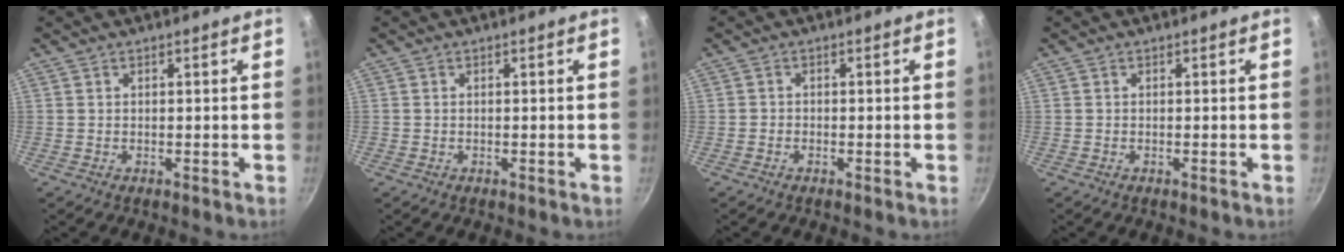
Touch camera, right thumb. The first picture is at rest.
{"total": 0.0}
{"total": 0.7, "force": [-0.6, 0.4, 0.2], "torque": [-0.010, 0.004, -0.016]}
{"total": 0.0}